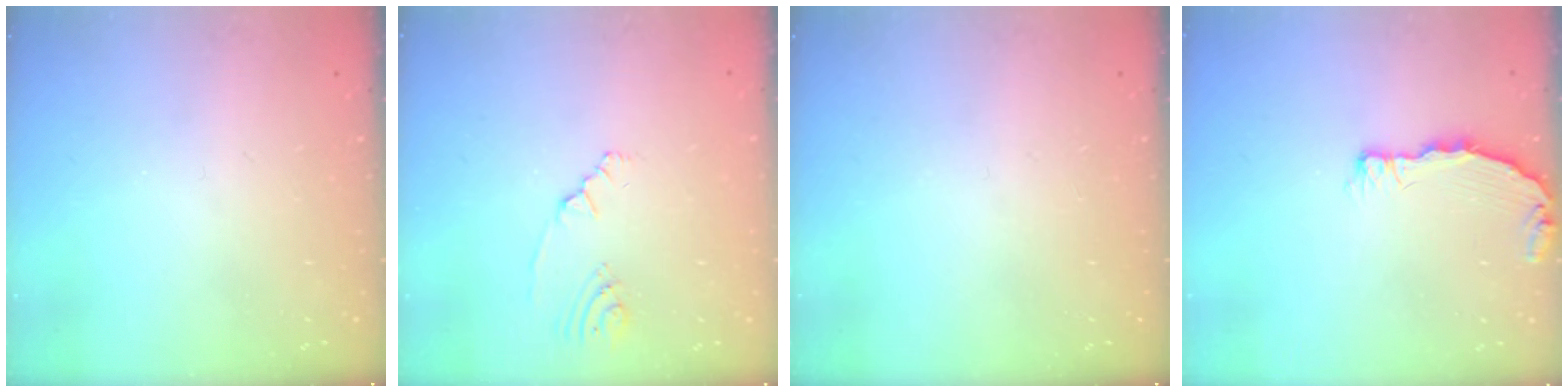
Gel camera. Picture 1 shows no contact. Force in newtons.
{"total": 2.4, "press": 2.2, "slide": 1.1}
{"total": 0.0}
{"total": 5.4, "press": 5.4, "slide": 0.4}